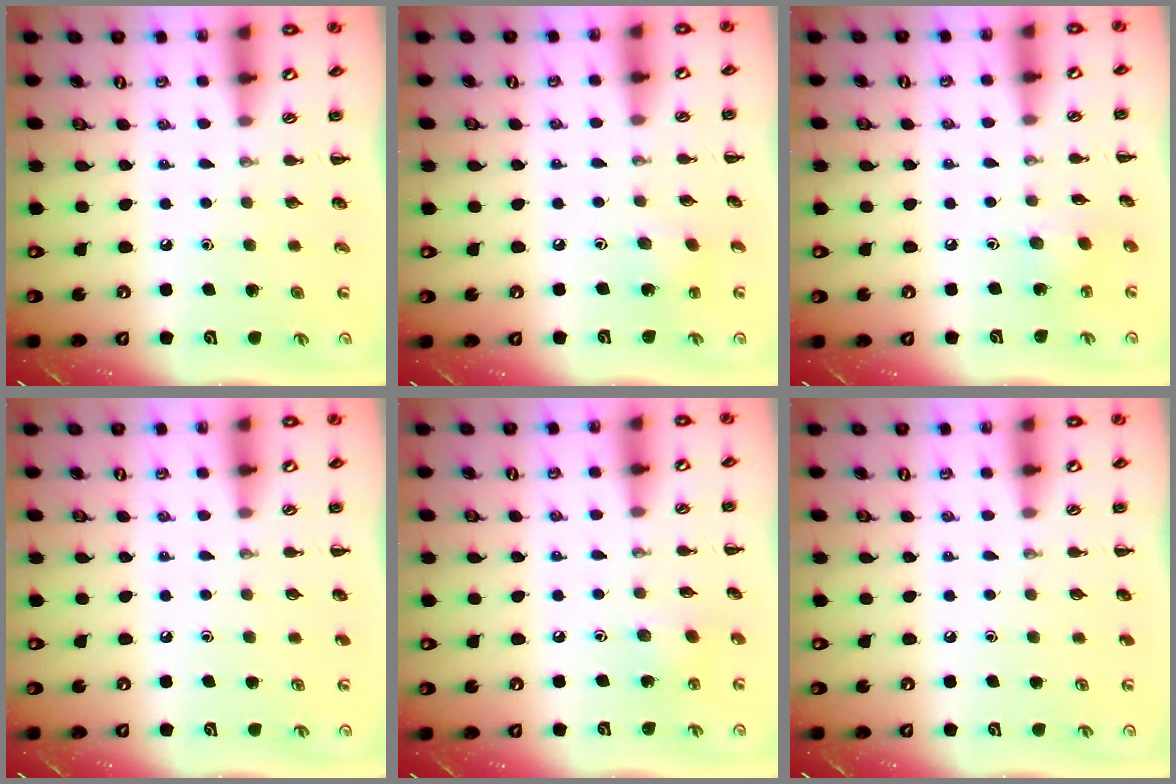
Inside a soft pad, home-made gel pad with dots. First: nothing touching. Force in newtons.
{"total": 2.0, "press": 1.9, "slide": 0.5}
{"total": 5.4, "press": 5.2, "slide": 1.4}
{"total": 0.0}
{"total": 2.9, "press": 2.8, "slide": 0.6}
{"total": 0.0}